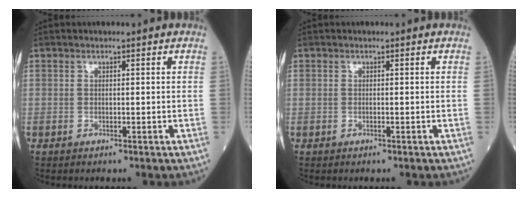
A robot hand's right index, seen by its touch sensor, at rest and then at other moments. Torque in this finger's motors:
{"motor_torque": [0.09, 0.06, 0.05, 0.00]}